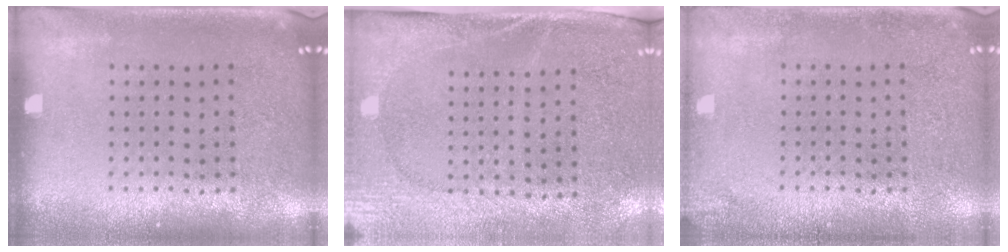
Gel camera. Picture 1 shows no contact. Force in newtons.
{"total": 2.7, "press": 2.3, "slide": 1.4}
{"total": 1.3, "press": 1.3, "slide": 0.1}